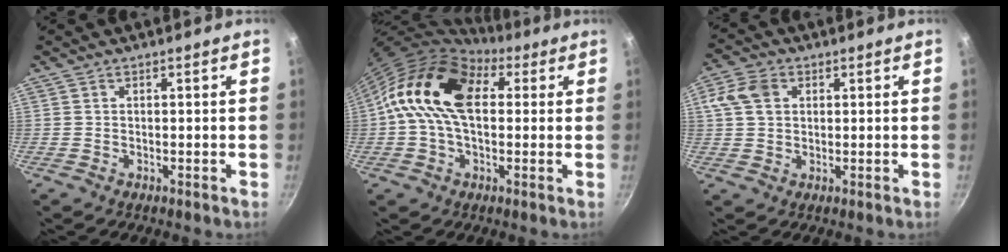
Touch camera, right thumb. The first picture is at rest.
{"total": 16.1, "force": [2.8, 10.3, 12.1], "torque": [-0.184, 0.020, 0.027]}
{"total": 6.5, "force": [1.8, 5.0, 3.9], "torque": [-0.061, 0.004, 0.025]}